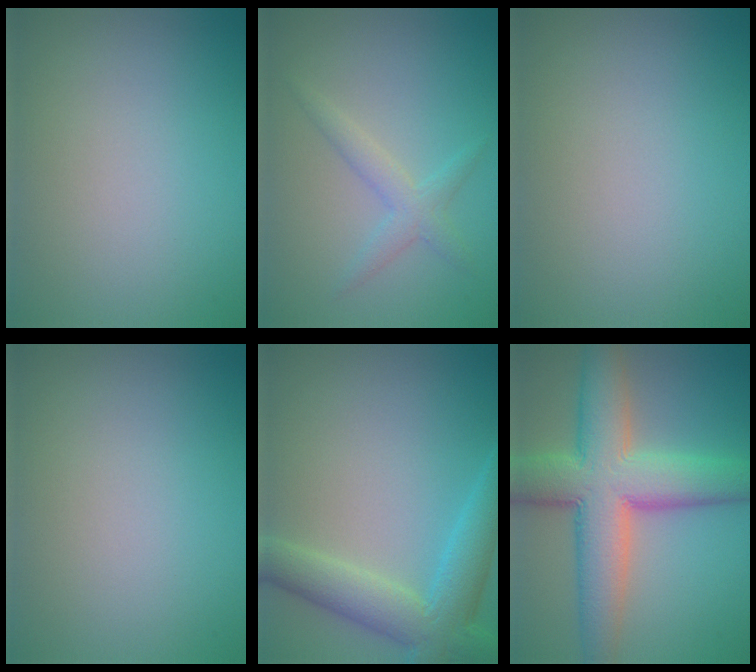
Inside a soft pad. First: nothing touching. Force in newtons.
{"total": 1.3, "press": 1.3, "slide": 0.1}
{"total": 0.0}
{"total": 0.0}
{"total": 6.2, "press": 6.2, "slide": 0.2}
{"total": 10.5, "press": 10.5, "slide": 0.6}